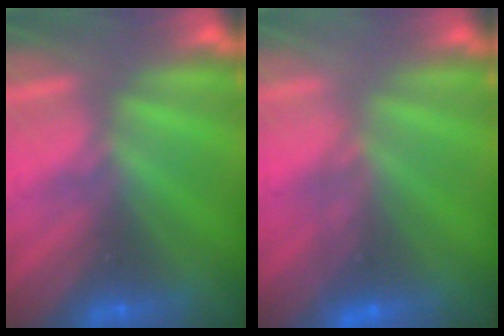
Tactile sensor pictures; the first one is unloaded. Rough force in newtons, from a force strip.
{"total": 3.8}